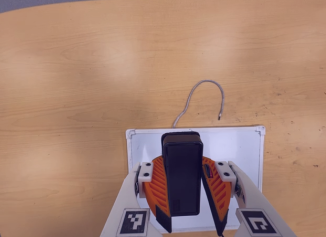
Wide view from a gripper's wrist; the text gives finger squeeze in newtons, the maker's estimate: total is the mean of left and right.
{"total": 10.0, "left": 10.0, "right": 10.1}